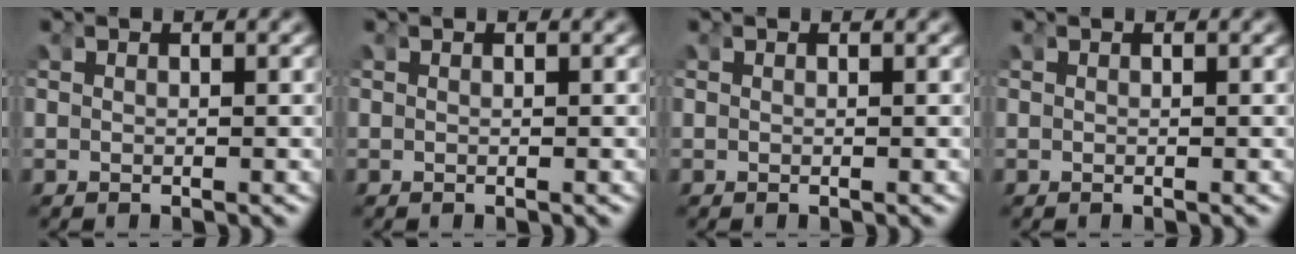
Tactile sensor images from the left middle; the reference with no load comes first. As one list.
[{"total": 0.0}, {"total": 0.0}, {"total": 0.0}]